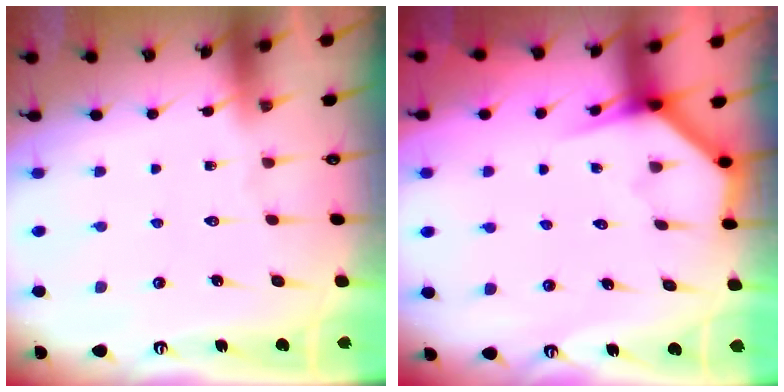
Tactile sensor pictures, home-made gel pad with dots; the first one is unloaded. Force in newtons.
{"total": 3.8, "press": 3.8, "slide": 0.1}